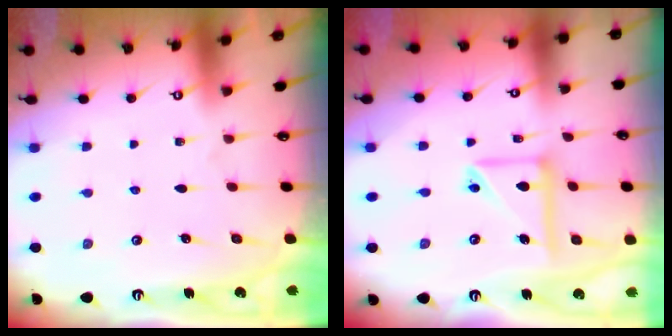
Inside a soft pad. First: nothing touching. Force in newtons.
{"total": 12.8, "press": 12.7, "slide": 1.2}